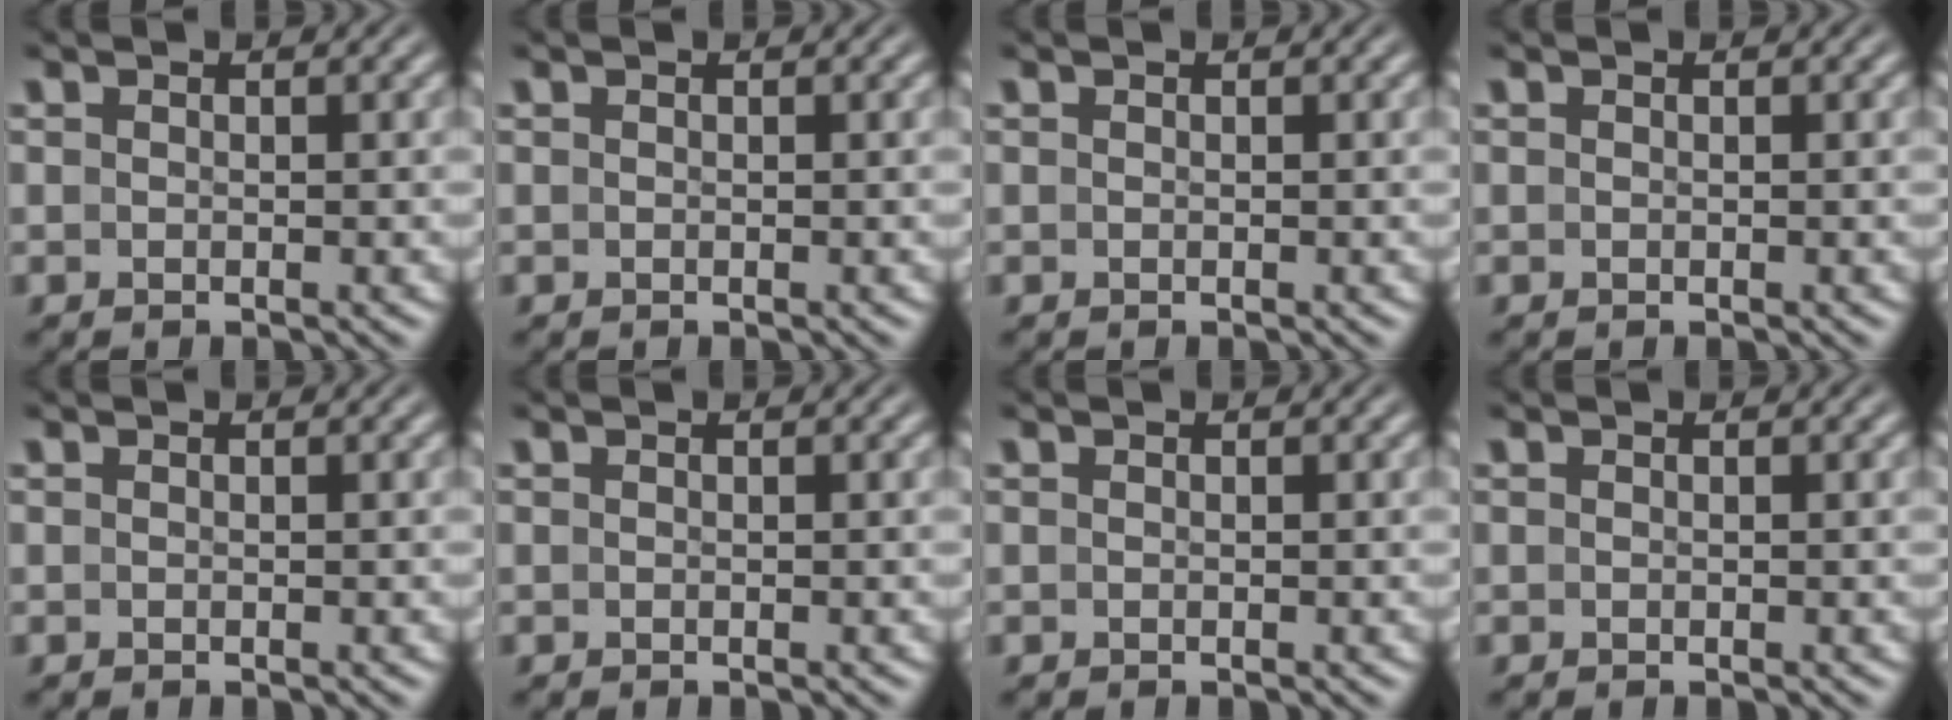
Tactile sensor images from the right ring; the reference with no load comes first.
{"total": 0.0}
{"total": 0.0}
{"total": 0.0}
{"total": 0.0}
{"total": 0.0}
{"total": 0.0}
{"total": 0.0}